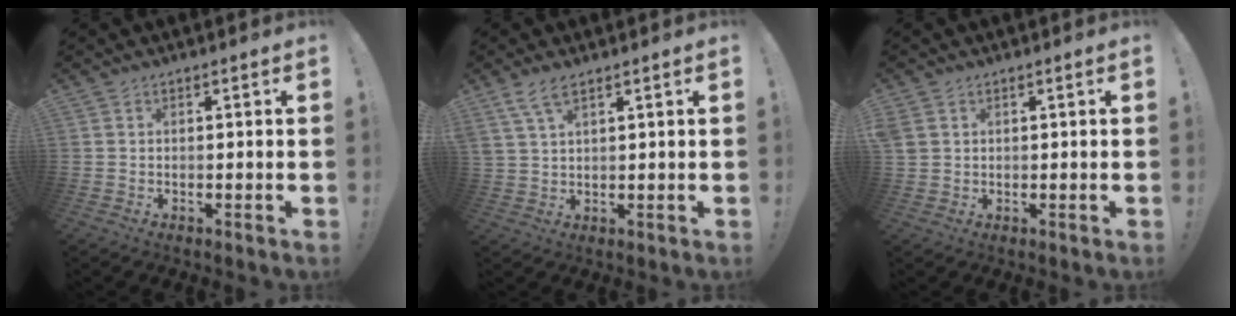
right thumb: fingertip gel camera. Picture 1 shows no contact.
{"total": 5.4, "force": [3.6, 1.6, 3.6], "torque": [-0.075, -0.008, 0.069]}
{"total": 2.8, "force": [1.3, 2.1, 1.3], "torque": [-0.019, 0.000, 0.026]}